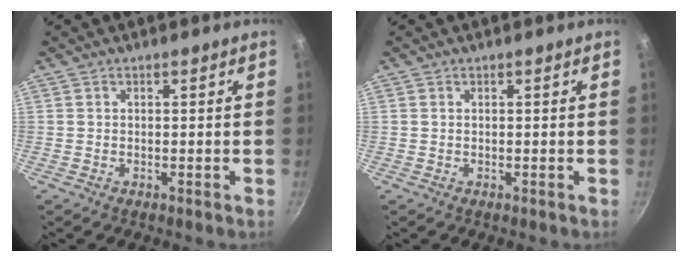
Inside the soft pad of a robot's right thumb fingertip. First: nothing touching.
{"total": 0.0}